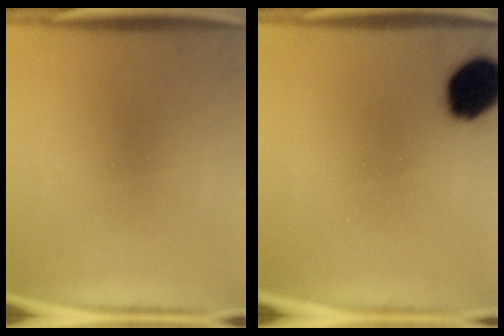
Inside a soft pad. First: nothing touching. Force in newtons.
{"total": 12.7}